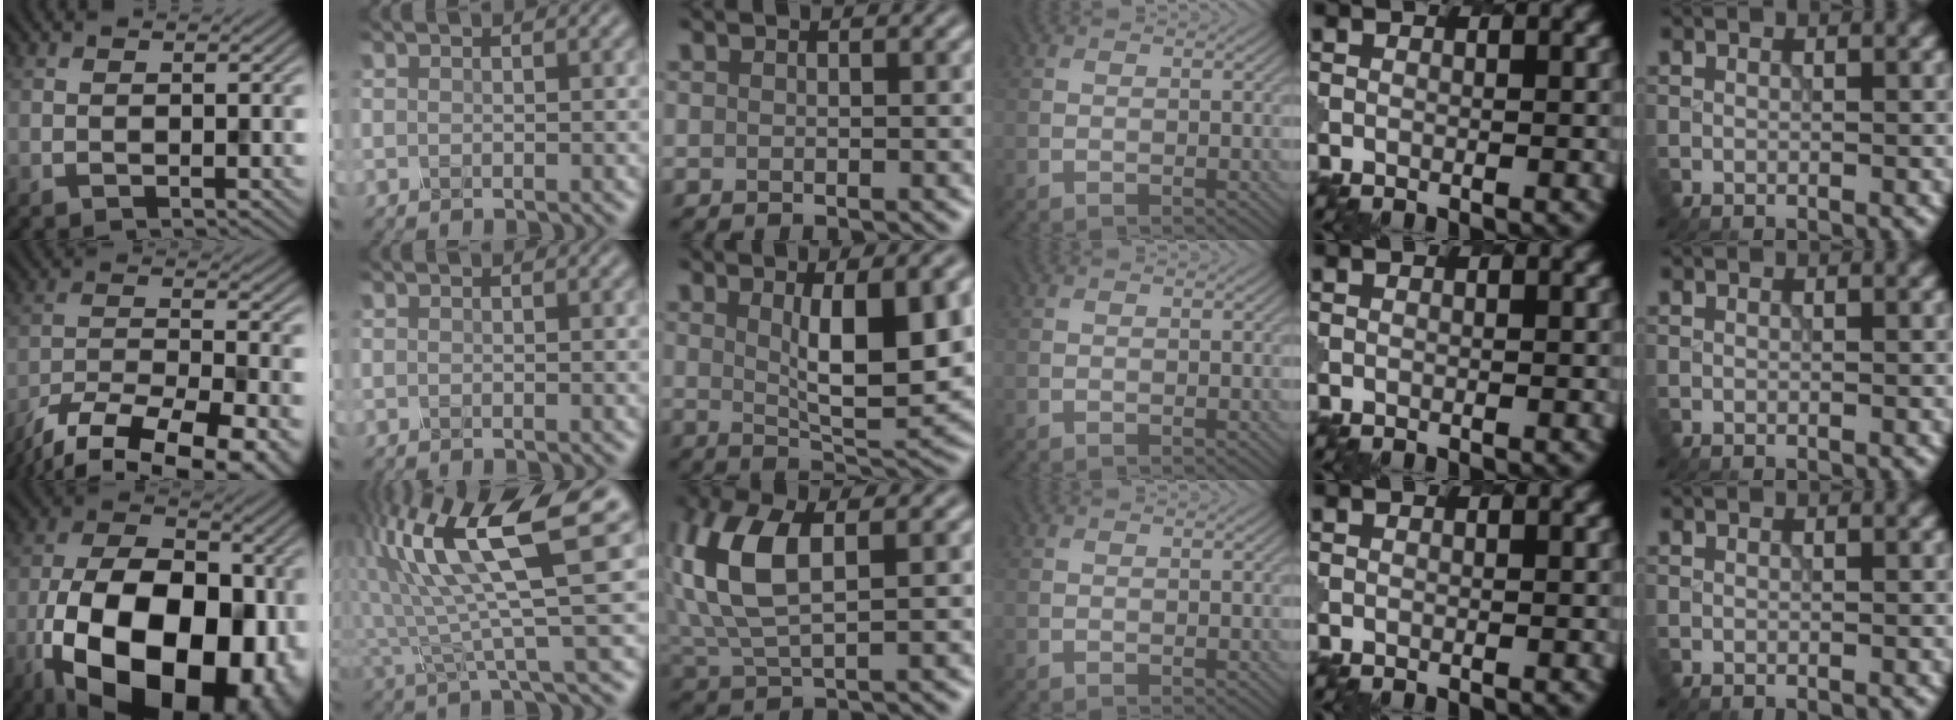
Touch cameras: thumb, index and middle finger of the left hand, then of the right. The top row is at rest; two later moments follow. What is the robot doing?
{"motion": "dispense", "object": "oil cruet"}